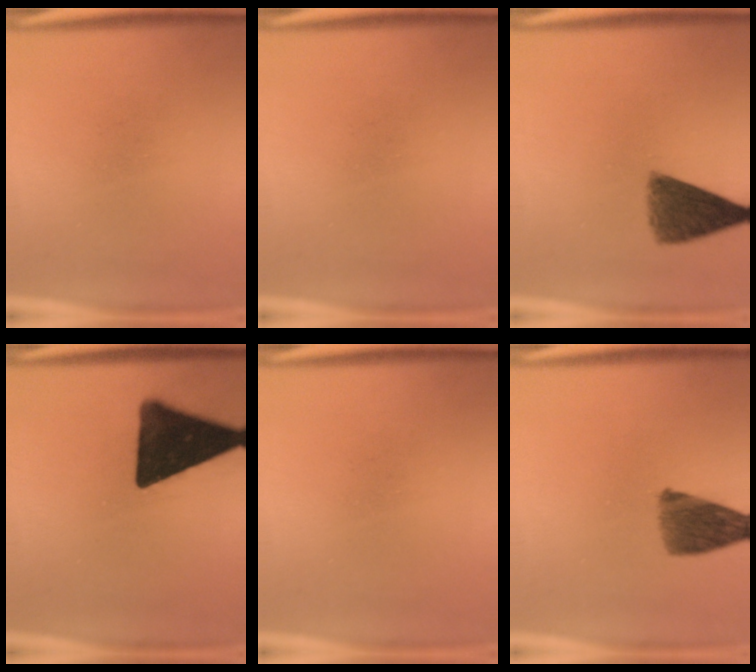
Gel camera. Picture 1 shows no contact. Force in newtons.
{"total": 0.0}
{"total": 7.5}
{"total": 17.2}
{"total": 0.0}
{"total": 7.4}